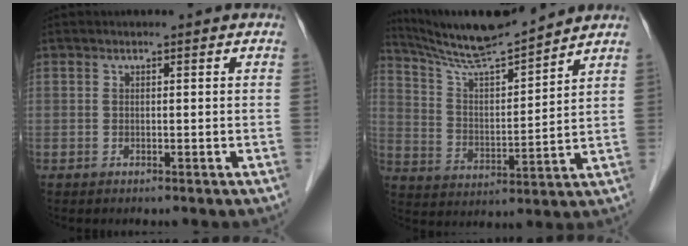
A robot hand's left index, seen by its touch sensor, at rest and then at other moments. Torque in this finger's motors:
{"motor_torque": [0.19, -0.08, 0.35, 0.11]}